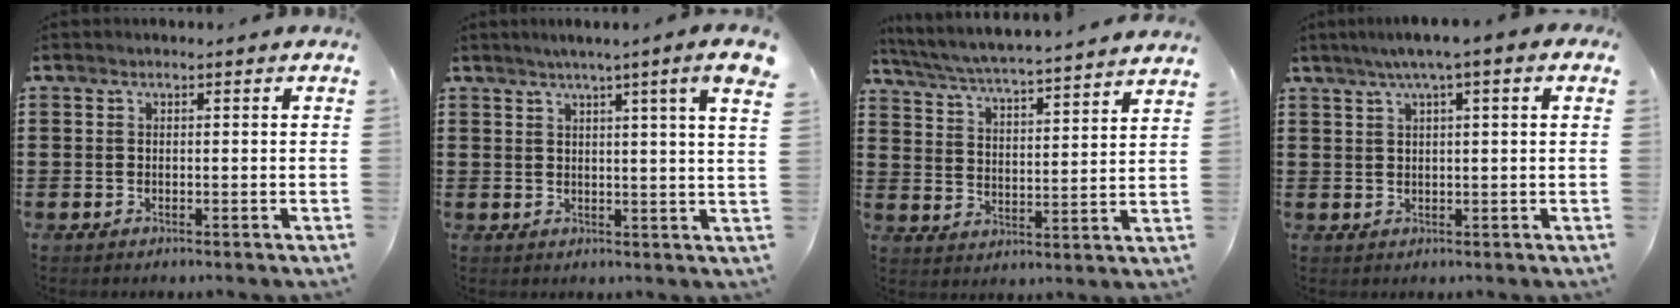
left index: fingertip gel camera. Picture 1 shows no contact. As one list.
[{"total": 4.9, "force": [2.8, -1.4, 3.7], "torque": [-0.076, -0.013, 0.044]}, {"total": 4.7, "force": [4.5, -0.7, 1.2], "torque": [-0.047, -0.038, 0.069]}, {"total": 3.3, "force": [1.2, 0.0, 3.0], "torque": [-0.059, 0.002, 0.019]}]